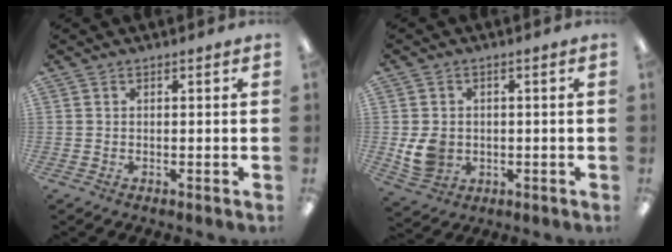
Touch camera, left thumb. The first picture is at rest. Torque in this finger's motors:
{"motor_torque": [-0.28, 0.37, 0.12, -0.10, 0.03]}